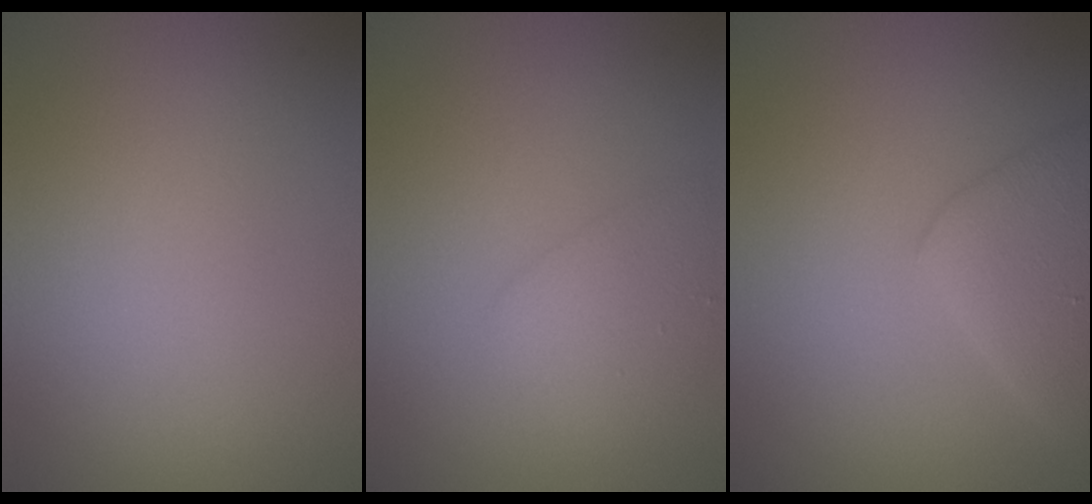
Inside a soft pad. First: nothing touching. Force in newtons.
{"total": 2.6, "press": 2.6, "slide": 0.1}
{"total": 4.4, "press": 4.4, "slide": 0.3}